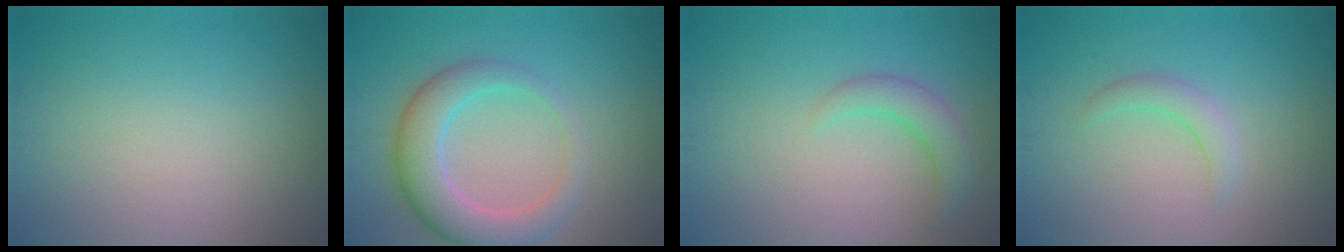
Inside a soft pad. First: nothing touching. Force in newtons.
{"total": 5.6, "press": 5.5, "slide": 0.4}
{"total": 2.6, "press": 2.5, "slide": 0.3}
{"total": 1.7, "press": 1.7, "slide": 0.2}